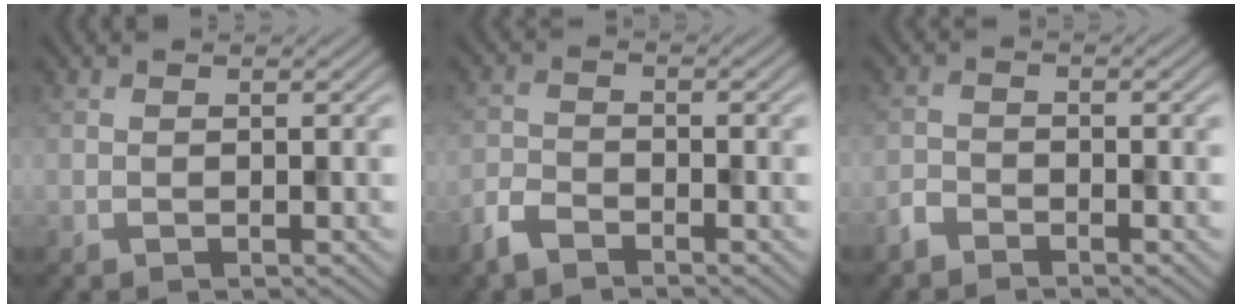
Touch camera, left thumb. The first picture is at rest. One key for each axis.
{"total": 3.3, "fx": -2.7, "fy": 1.1, "fz": 1.5, "tx": -0.035, "ty": -0.006, "tz": -0.069}
{"total": 2.0, "fx": -1.9, "fy": 0.6, "fz": 0.5, "tx": -0.012, "ty": -0.002, "tz": -0.047}